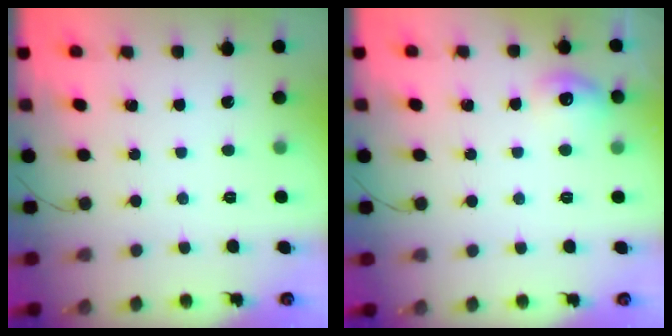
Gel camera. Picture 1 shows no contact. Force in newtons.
{"total": 8.5, "press": 8.4, "slide": 1.5}